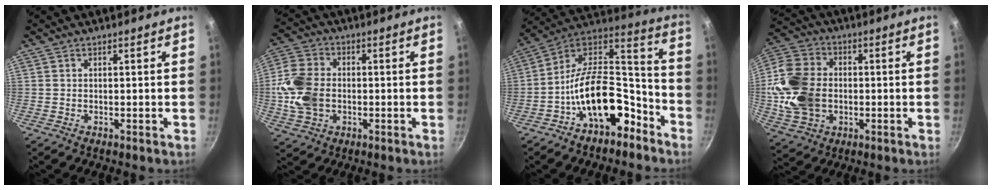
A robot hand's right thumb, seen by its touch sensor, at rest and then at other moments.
{"total": 12.0, "force": [-0.9, 8.8, 8.1], "torque": [-0.152, 0.010, -0.026]}
{"total": 18.8, "force": [-8.9, 10.2, 13.0], "torque": [-0.162, 0.100, -0.152]}
{"total": 16.6, "force": [-0.8, 12.6, 10.8], "torque": [-0.199, 0.014, -0.015]}